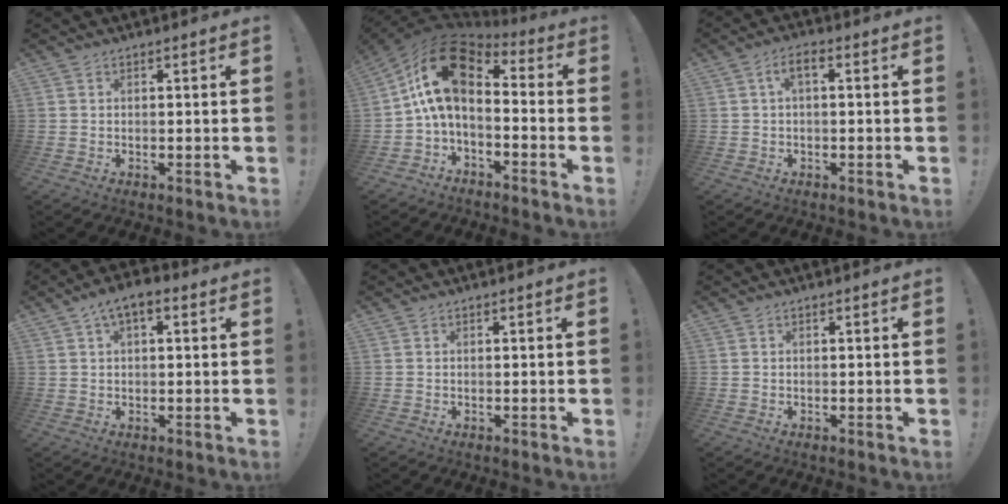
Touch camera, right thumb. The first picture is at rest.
{"total": 14.8, "force": [3.1, 8.7, 11.5], "torque": [-0.204, -0.011, 0.058]}
{"total": 3.6, "force": [0.4, 1.1, 3.4], "torque": [-0.064, 0.002, 0.006]}
{"total": 5.3, "force": [2.1, 2.6, 4.1], "torque": [-0.067, 0.002, 0.038]}
{"total": 0.0}
{"total": 0.0}